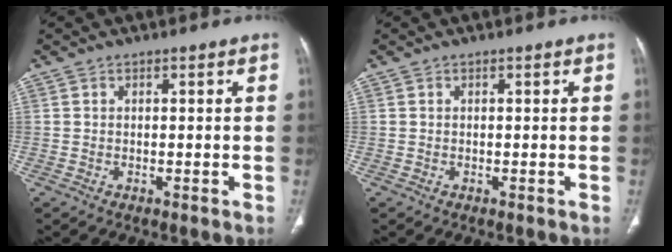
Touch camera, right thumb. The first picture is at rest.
{"total": 0.0}